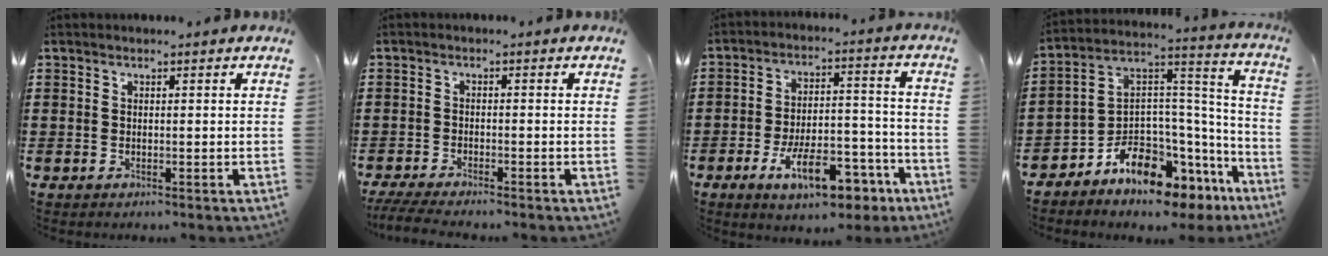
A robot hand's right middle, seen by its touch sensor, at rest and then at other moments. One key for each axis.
{"total": 2.8, "fx": -2.5, "fy": 0.0, "fz": 1.3, "tx": -0.037, "ty": -0.010, "tz": -0.051}
{"total": 11.6, "fx": -6.9, "fy": 4.5, "fz": 8.2, "tx": -0.131, "ty": 0.020, "tz": -0.124}
{"total": 7.4, "fx": -6.5, "fy": 2.6, "fz": 2.4, "tx": -0.064, "ty": -0.009, "tz": -0.130}